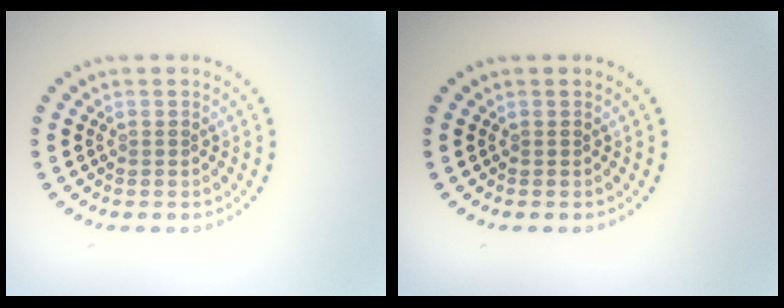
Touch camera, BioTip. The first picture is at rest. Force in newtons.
{"total": 0.0}